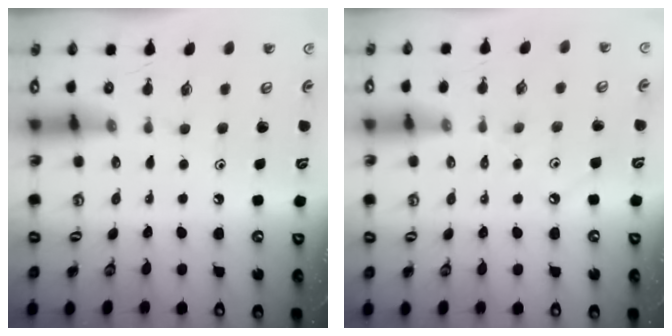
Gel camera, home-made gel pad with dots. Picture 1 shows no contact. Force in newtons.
{"total": 2.6, "press": 2.6, "slide": 0.4}